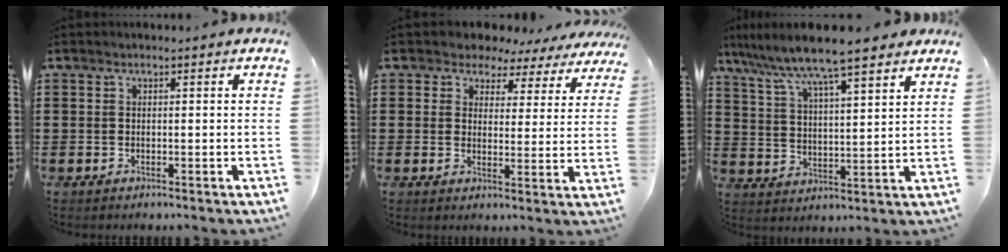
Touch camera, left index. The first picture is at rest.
{"total": 3.9, "force": [3.4, 1.9, 0.4], "torque": [-0.033, -0.017, 0.056]}
{"total": 7.9, "force": [7.0, 0.0, 3.7], "torque": [-0.100, -0.035, 0.116]}